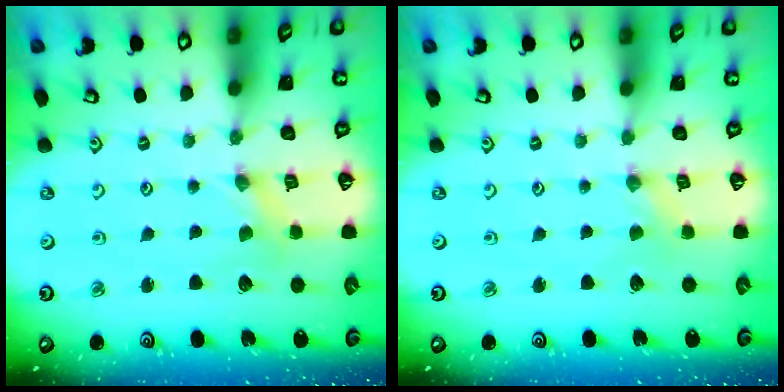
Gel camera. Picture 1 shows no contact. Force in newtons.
{"total": 0.0}